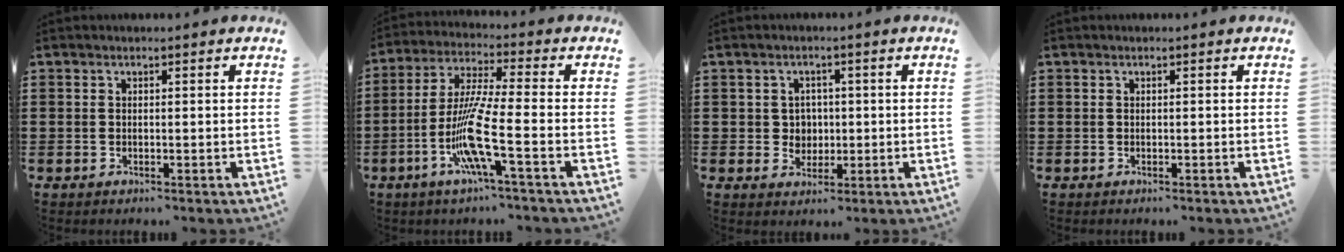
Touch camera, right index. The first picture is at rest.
{"total": 10.7, "force": [-4.1, 0.5, 9.8], "torque": [-0.219, -0.020, -0.087]}
{"total": 3.1, "force": [0.0, 2.9, 1.0], "torque": [-0.023, 0.007, -0.005]}
{"total": 0.0}